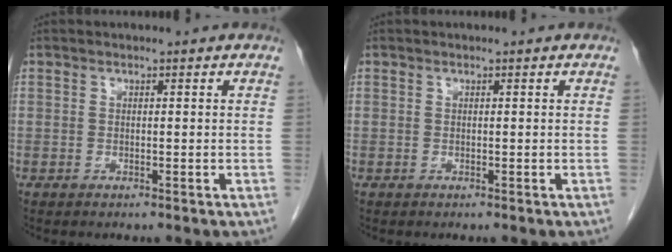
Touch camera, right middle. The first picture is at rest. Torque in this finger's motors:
{"motor_torque": [0.00, 0.00, 0.00, -0.01]}